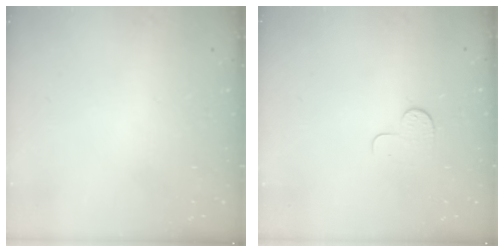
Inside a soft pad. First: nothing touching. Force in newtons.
{"total": 4.6, "press": 4.6, "slide": 0.4}